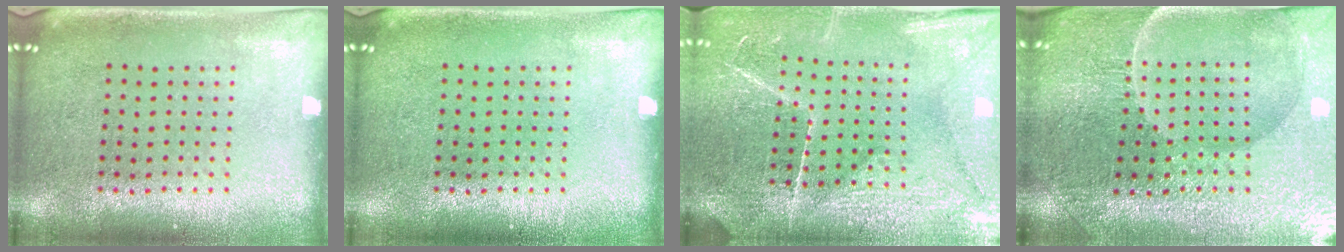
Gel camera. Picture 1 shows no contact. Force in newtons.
{"total": 0.0}
{"total": 3.8, "press": 3.7, "slide": 1.2}
{"total": 4.1, "press": 4.0, "slide": 0.5}